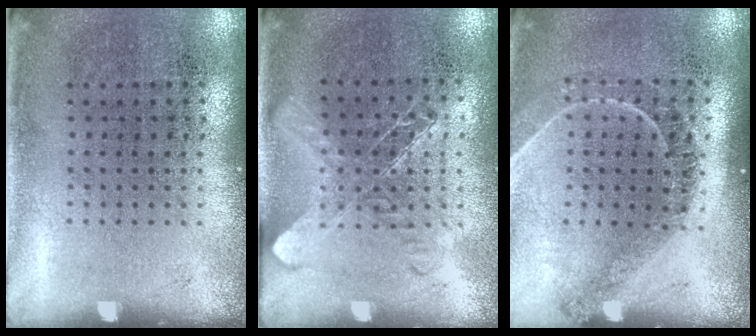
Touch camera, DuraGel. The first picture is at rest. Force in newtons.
{"total": 1.5, "press": 1.3, "slide": 0.6}
{"total": 1.2, "press": 1.2, "slide": 0.2}